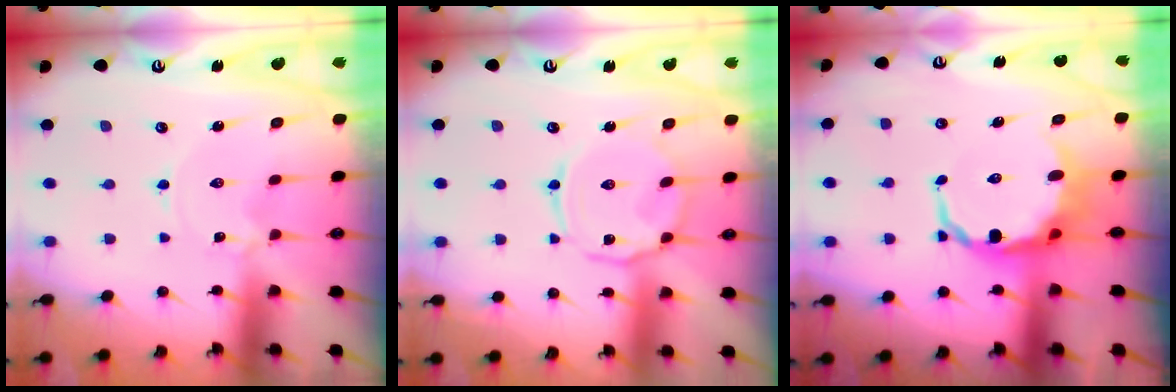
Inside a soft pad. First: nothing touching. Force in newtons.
{"total": 7.6, "press": 7.6, "slide": 0.6}
{"total": 10.5, "press": 10.0, "slide": 3.0}